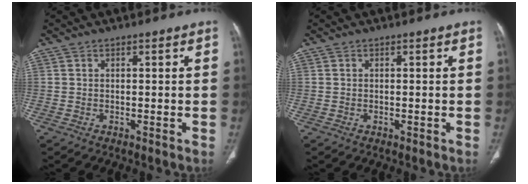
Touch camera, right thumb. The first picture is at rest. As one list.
[{"total": 0.0}]